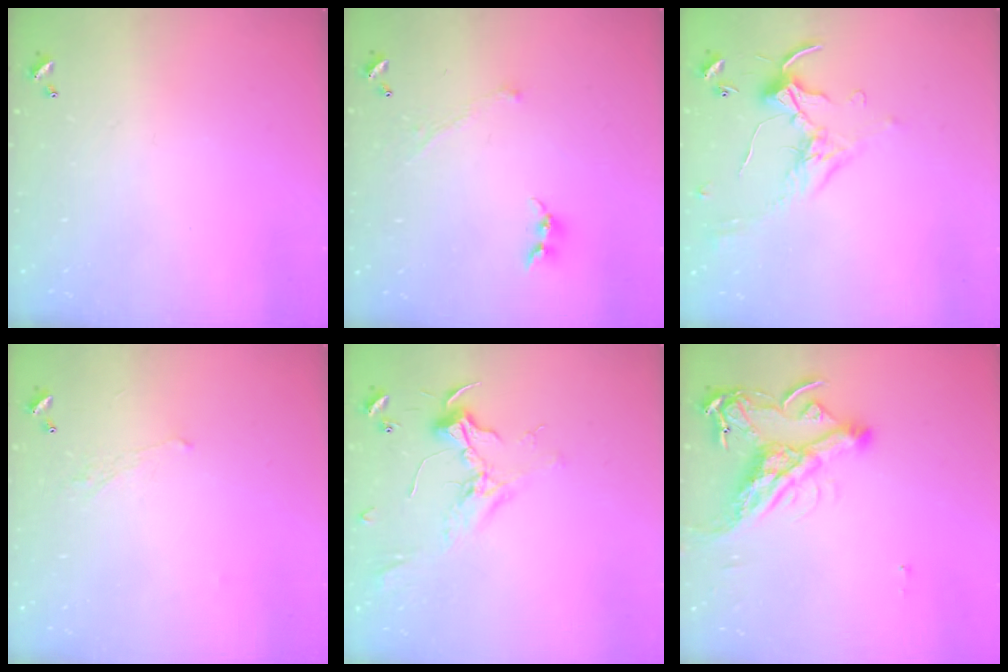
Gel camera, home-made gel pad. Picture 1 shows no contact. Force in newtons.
{"total": 1.3, "press": 1.2, "slide": 0.5}
{"total": 0.7, "press": 0.6, "slide": 0.4}
{"total": 1.7, "press": 1.6, "slide": 0.6}
{"total": 2.3, "press": 2.2, "slide": 0.7}
{"total": 10.7, "press": 10.6, "slide": 1.6}